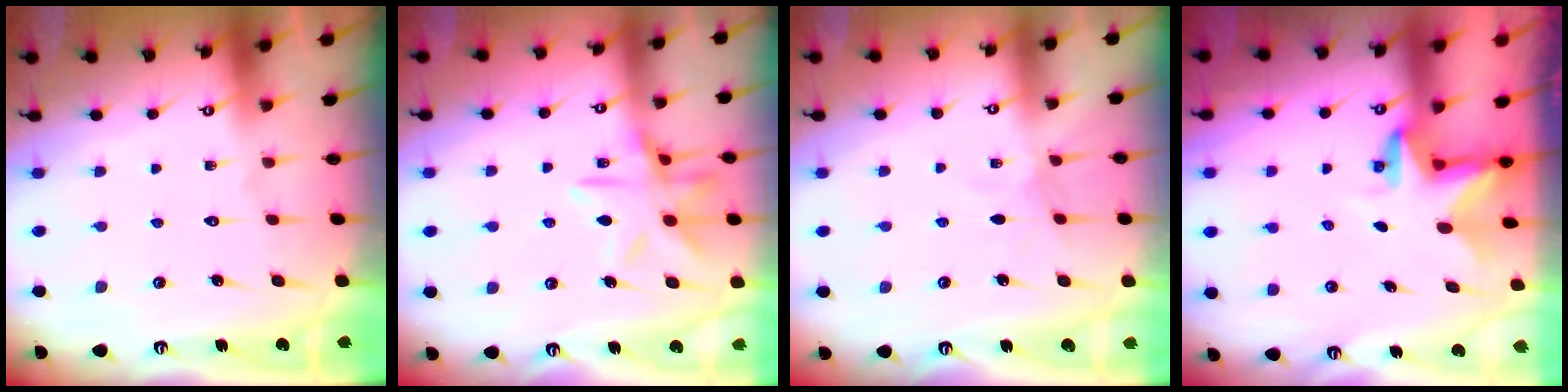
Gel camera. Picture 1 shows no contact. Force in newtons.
{"total": 12.7, "press": 12.7, "slide": 1.0}
{"total": 3.0, "press": 2.9, "slide": 0.4}
{"total": 2.8, "press": 2.8, "slide": 0.2}